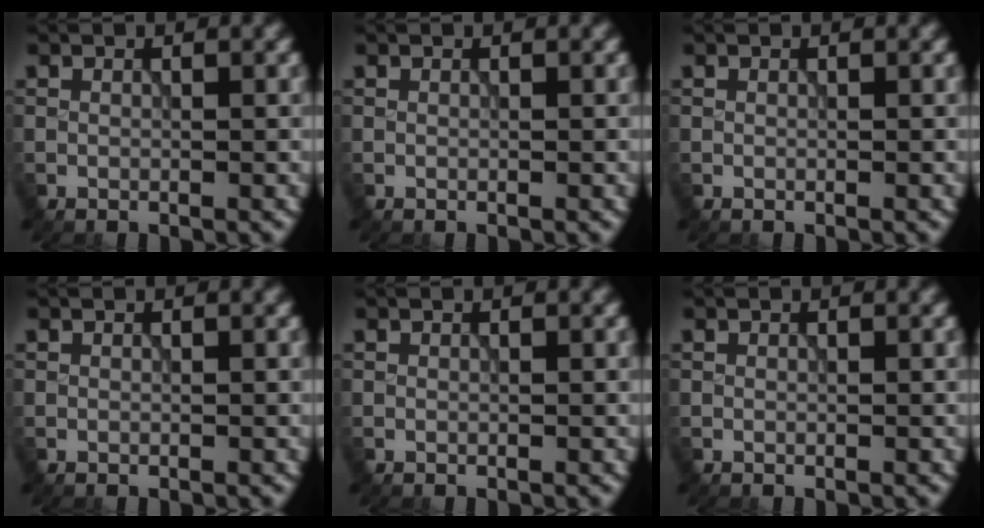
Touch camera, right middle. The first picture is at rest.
{"total": 0.0}
{"total": 0.0}
{"total": 0.0}
{"total": 0.0}
{"total": 0.0}